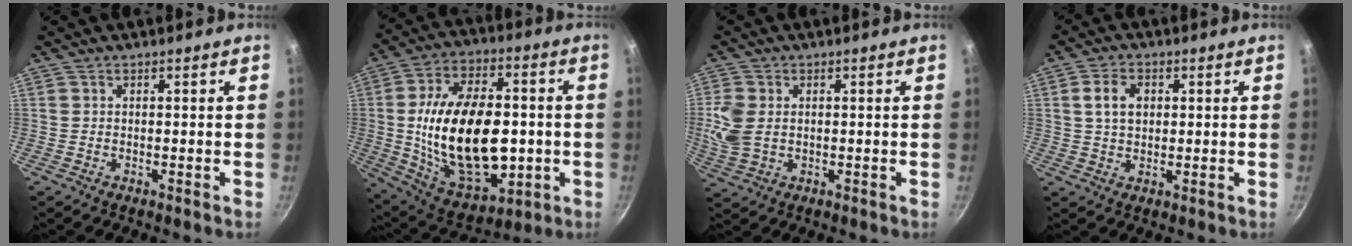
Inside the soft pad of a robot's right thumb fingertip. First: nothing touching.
{"total": 27.7, "force": [-1.2, 16.4, 22.3], "torque": [-0.367, 0.012, -0.005]}
{"total": 6.8, "force": [0.5, 4.8, 4.7], "torque": [-0.103, -0.001, 0.013]}
{"total": 5.6, "force": [1.2, 3.9, 3.7], "torque": [-0.051, 0.004, 0.020]}